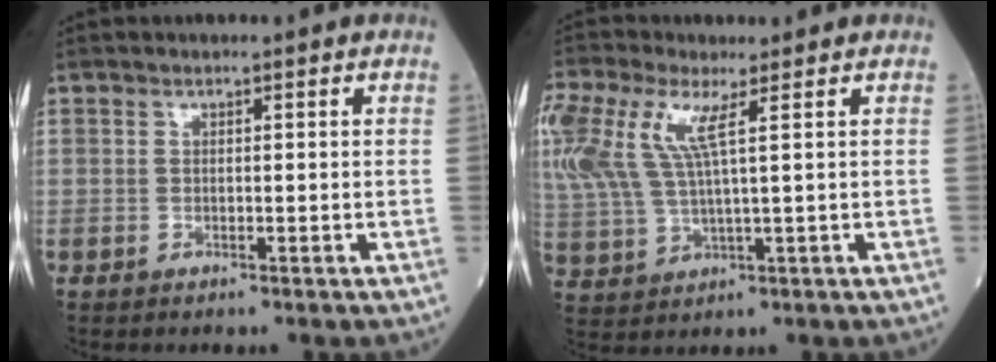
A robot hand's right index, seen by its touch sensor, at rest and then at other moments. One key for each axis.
{"total": 15.6, "fx": 6.2, "fy": 5.4, "fz": 13.3, "tx": -0.348, "ty": 0.018, "tz": 0.121}